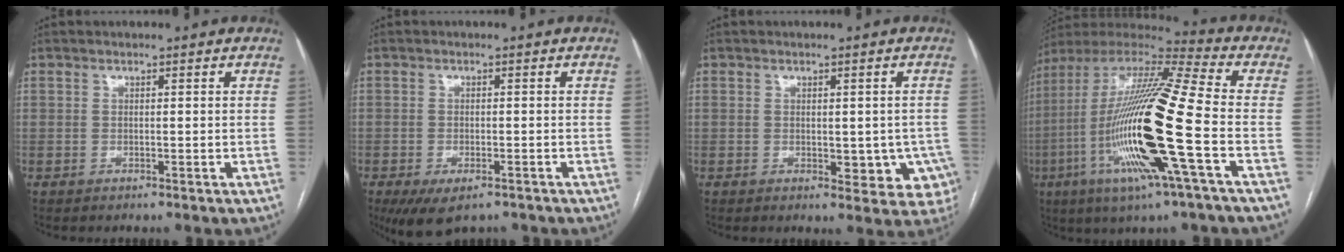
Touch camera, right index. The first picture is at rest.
{"total": 6.1, "force": [-4.1, 2.8, 3.6], "torque": [-0.059, -0.009, -0.062]}
{"total": 7.8, "force": [-1.2, 4.6, 6.2], "torque": [-0.057, 0.010, -0.005]}
{"total": 23.6, "force": [-5.7, 0.9, 22.9], "torque": [-0.462, -0.026, -0.119]}